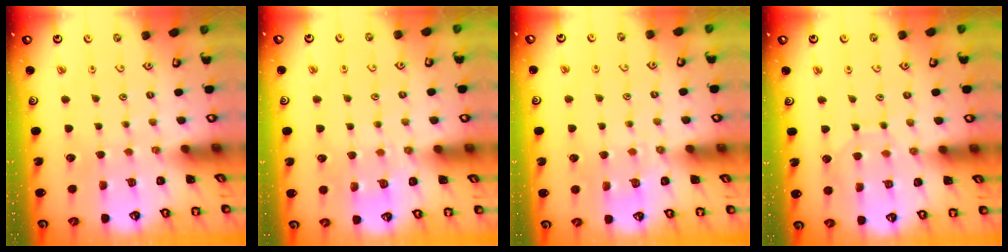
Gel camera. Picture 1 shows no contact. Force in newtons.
{"total": 4.9, "press": 4.8, "slide": 0.8}
{"total": 3.0, "press": 2.9, "slide": 0.7}
{"total": 6.3, "press": 6.3, "slide": 0.5}